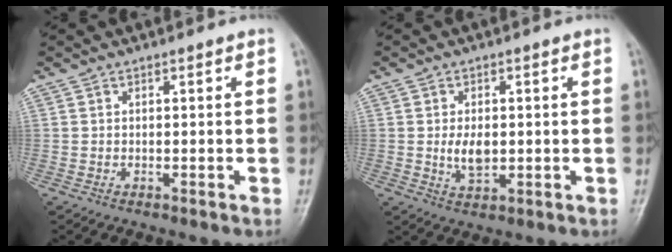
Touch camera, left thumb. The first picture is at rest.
{"total": 4.6, "force": [0.0, 2.8, 3.7], "torque": [-0.062, -0.007, 0.005]}